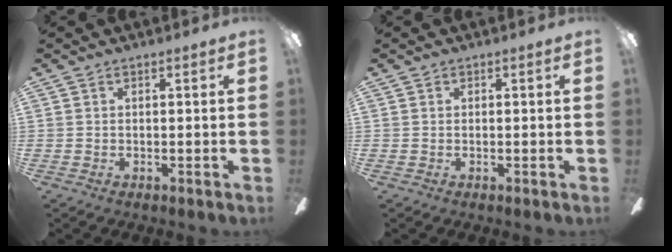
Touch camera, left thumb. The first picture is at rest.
{"total": 0.0}